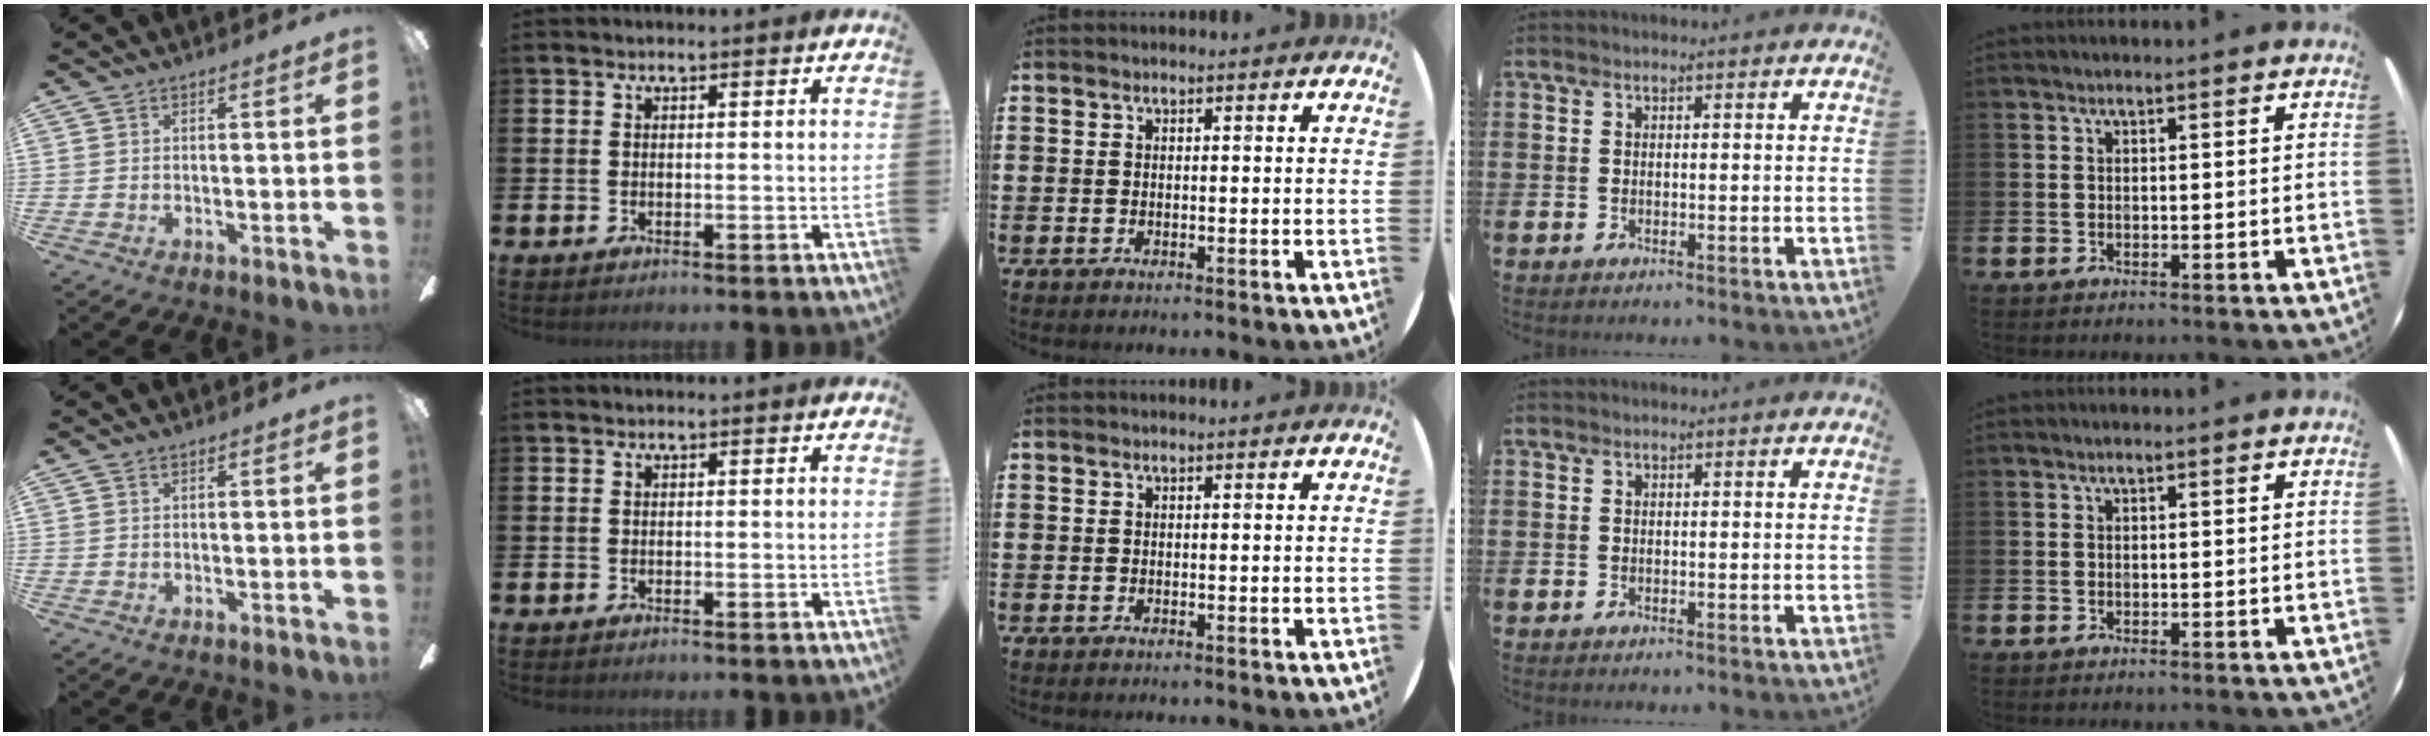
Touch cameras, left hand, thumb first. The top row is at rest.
{}